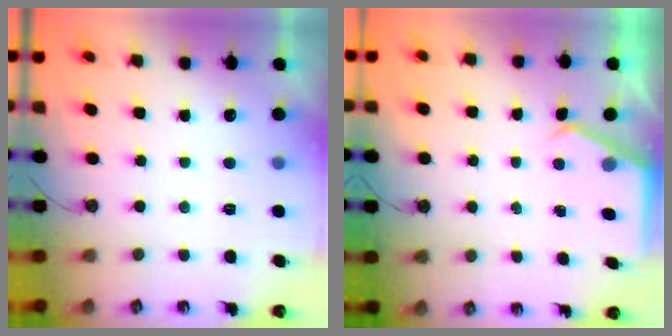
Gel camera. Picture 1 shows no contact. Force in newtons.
{"total": 3.5, "press": 3.4, "slide": 0.5}